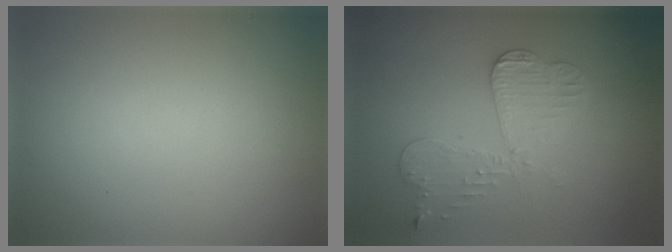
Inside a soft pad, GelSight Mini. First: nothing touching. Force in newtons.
{"total": 3.7, "press": 3.3, "slide": 1.5}